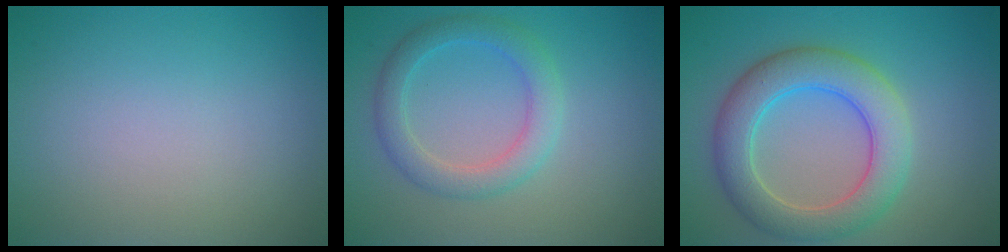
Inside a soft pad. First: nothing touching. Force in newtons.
{"total": 2.2, "press": 2.2, "slide": 0.3}
{"total": 6.3, "press": 6.3, "slide": 0.5}